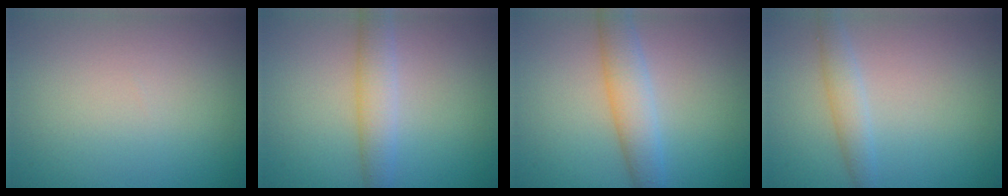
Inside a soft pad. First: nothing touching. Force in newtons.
{"total": 3.0, "press": 3.0, "slide": 0.0}
{"total": 3.8, "press": 3.8, "slide": 0.2}
{"total": 1.9, "press": 1.9, "slide": 0.0}